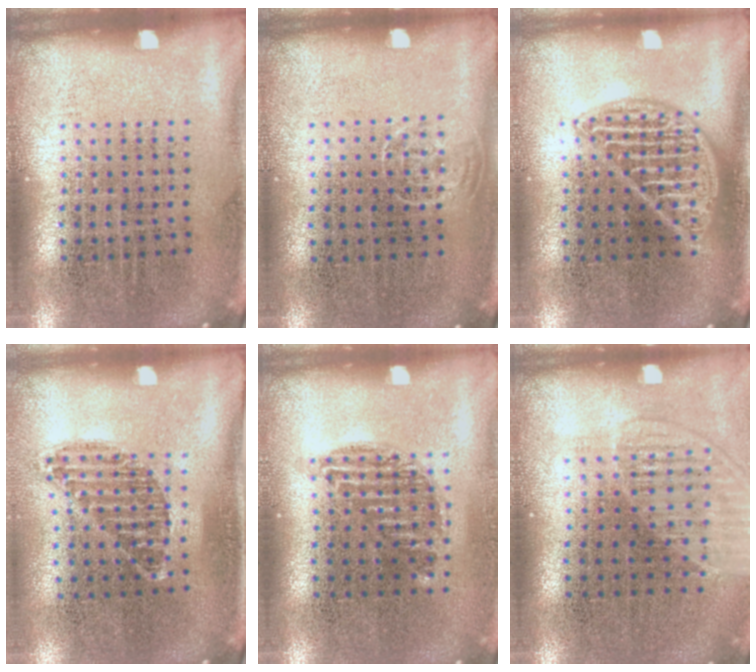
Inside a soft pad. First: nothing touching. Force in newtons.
{"total": 0.7, "press": 0.5, "slide": 0.4}
{"total": 1.5, "press": 1.5, "slide": 0.2}
{"total": 1.0, "press": 0.9, "slide": 0.5}
{"total": 0.9, "press": 0.8, "slide": 0.4}
{"total": 1.3, "press": 1.3, "slide": 0.2}